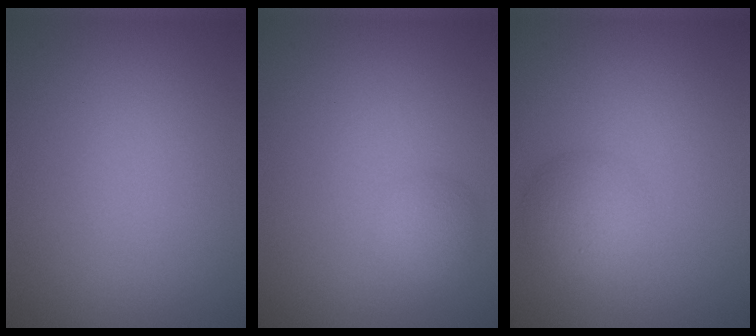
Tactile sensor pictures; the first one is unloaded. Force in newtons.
{"total": 1.5, "press": 1.5, "slide": 0.1}
{"total": 2.7, "press": 2.7, "slide": 0.1}